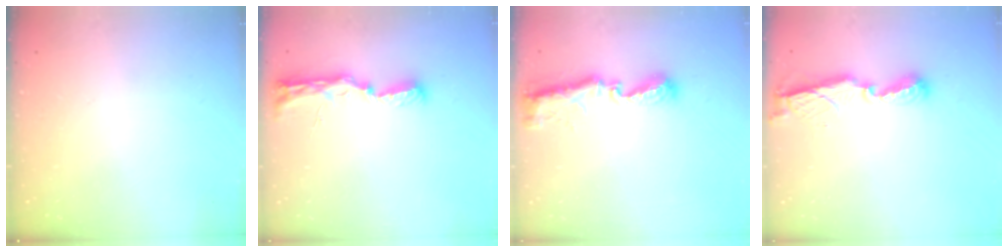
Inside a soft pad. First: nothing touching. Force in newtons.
{"total": 8.8, "press": 8.7, "slide": 0.9}
{"total": 9.2, "press": 9.2, "slide": 0.4}
{"total": 7.9, "press": 7.8, "slide": 0.3}